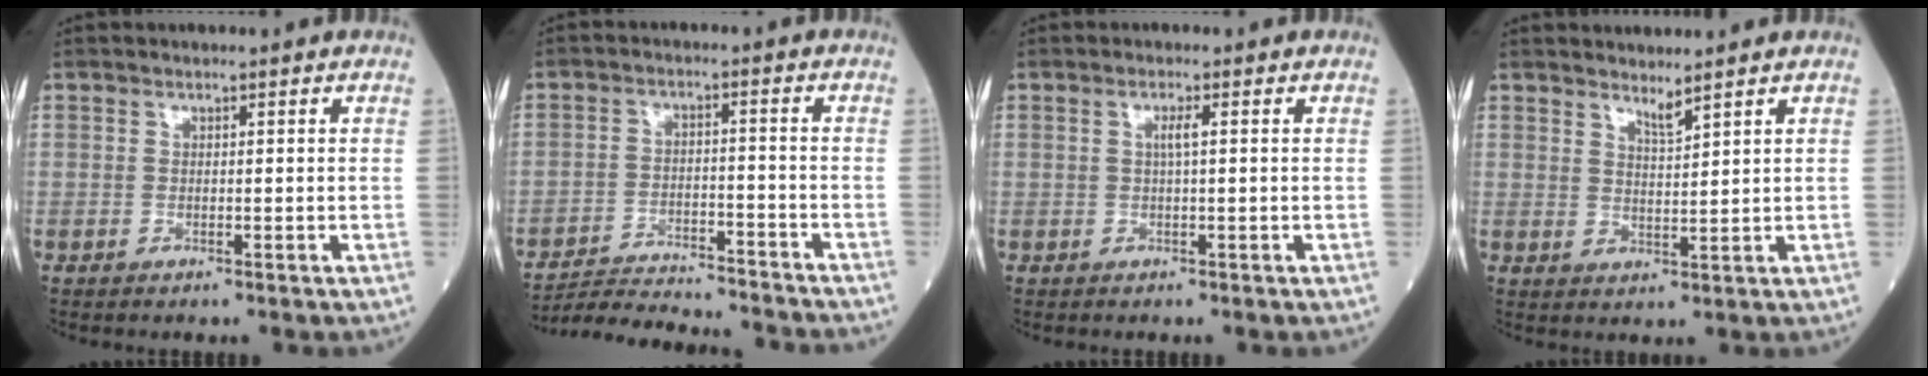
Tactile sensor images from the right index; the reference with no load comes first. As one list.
[{"total": 15.2, "force": [-14.6, 0.6, 4.4], "torque": [-0.066, -0.009, -0.215]}, {"total": 1.6, "force": [0.3, 0.0, 1.6], "torque": [-0.032, 0.002, 0.003]}, {"total": 2.2, "force": [2.0, -0.4, 0.7], "torque": [-0.014, -0.015, 0.040]}]